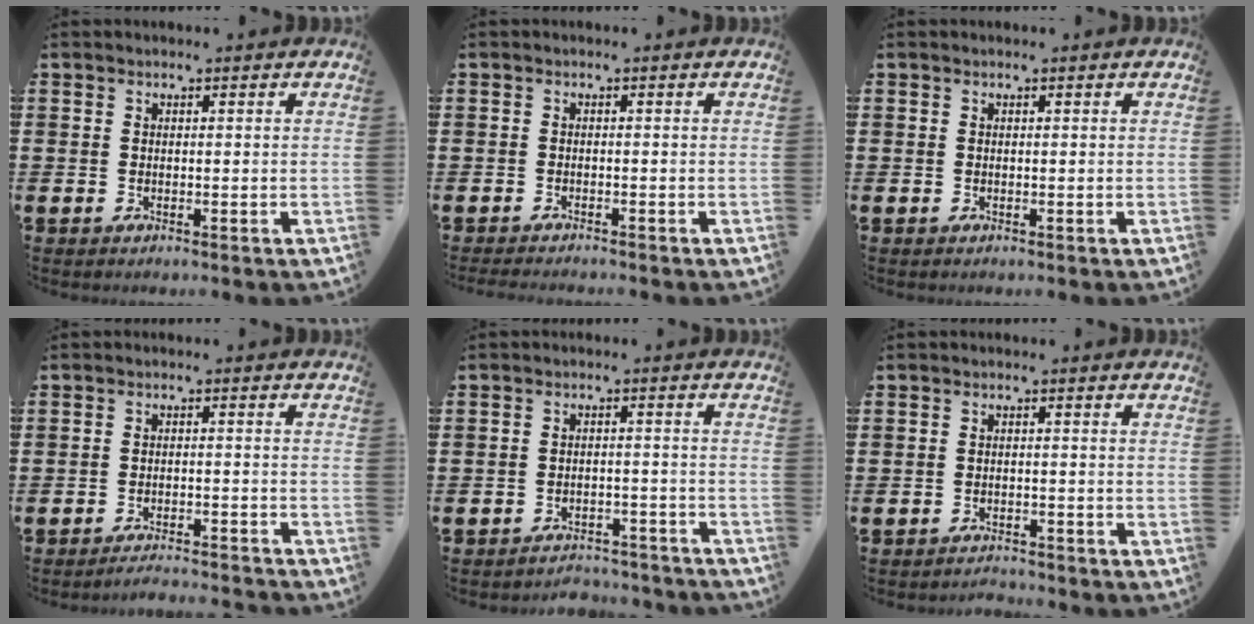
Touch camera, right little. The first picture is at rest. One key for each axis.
{"total": 0.9, "fx": -0.8, "fy": -0.1, "fz": 0.1, "tx": -0.003, "ty": -0.002, "tz": -0.017}
{"total": 0.0}
{"total": 2.1, "fx": -2.0, "fy": -0.2, "fz": 0.3, "tx": -0.006, "ty": 0.004, "tz": -0.041}
{"total": 2.8, "fx": -2.8, "fy": 0.2, "fz": -0.1, "tx": -0.005, "ty": 0.004, "tz": -0.061}
{"total": 1.5, "fx": -1.5, "fy": 0.0, "fz": -0.1, "tx": -0.002, "ty": 0.004, "tz": -0.033}